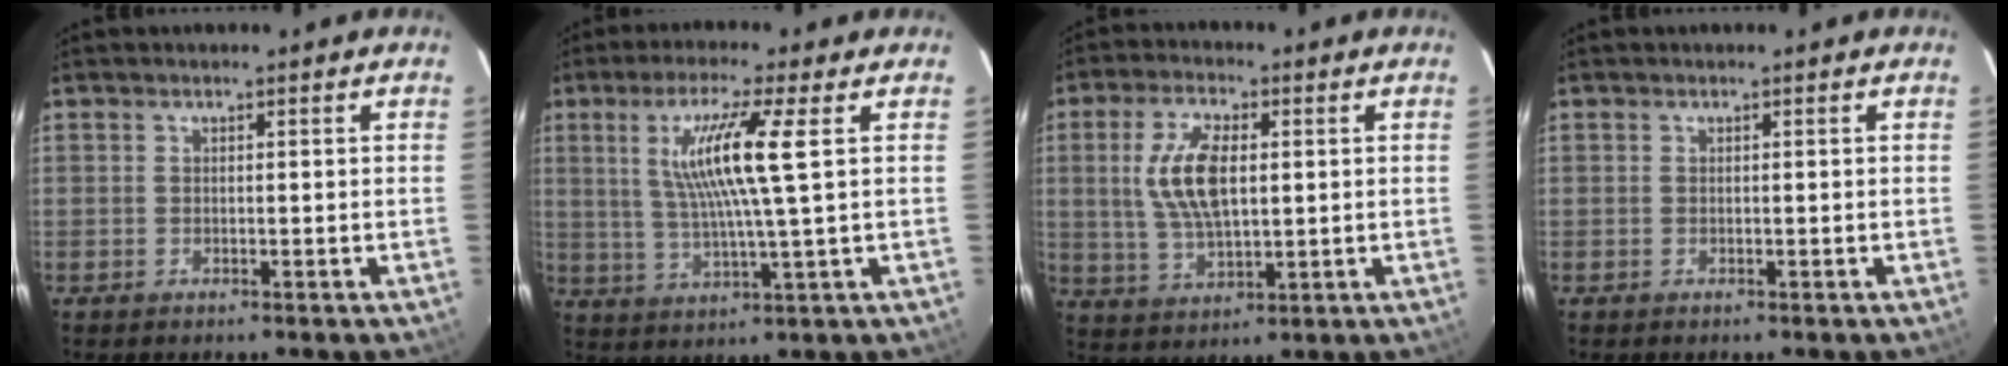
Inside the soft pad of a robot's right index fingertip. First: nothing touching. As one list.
[{"total": 10.6, "force": [2.8, -0.7, 10.2], "torque": [-0.191, -0.006, 0.055]}, {"total": 10.7, "force": [1.6, 5.0, 9.3], "torque": [-0.187, 0.005, 0.038]}, {"total": 0.0}]